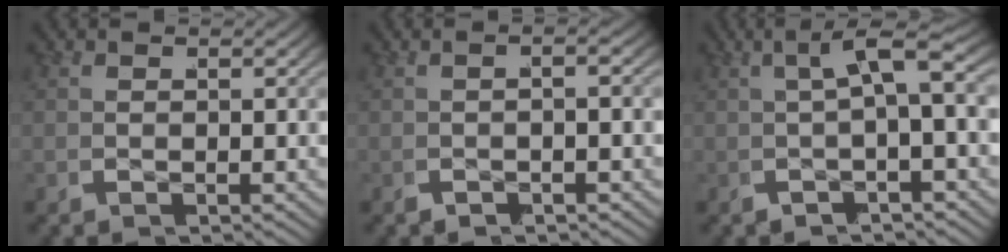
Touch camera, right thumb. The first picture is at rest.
{"total": 0.9, "force": [-0.8, -0.4, 0.1], "torque": [-0.013, 0.004, -0.018]}
{"total": 3.7, "force": [0.7, 0.3, 3.7], "torque": [-0.060, 0.026, 0.005]}